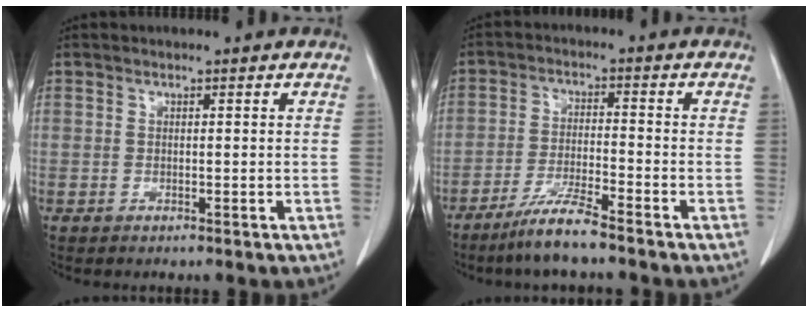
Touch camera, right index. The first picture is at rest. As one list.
[{"total": 6.4, "force": [-5.1, -0.2, 3.9], "torque": [-0.079, -0.020, -0.101]}]